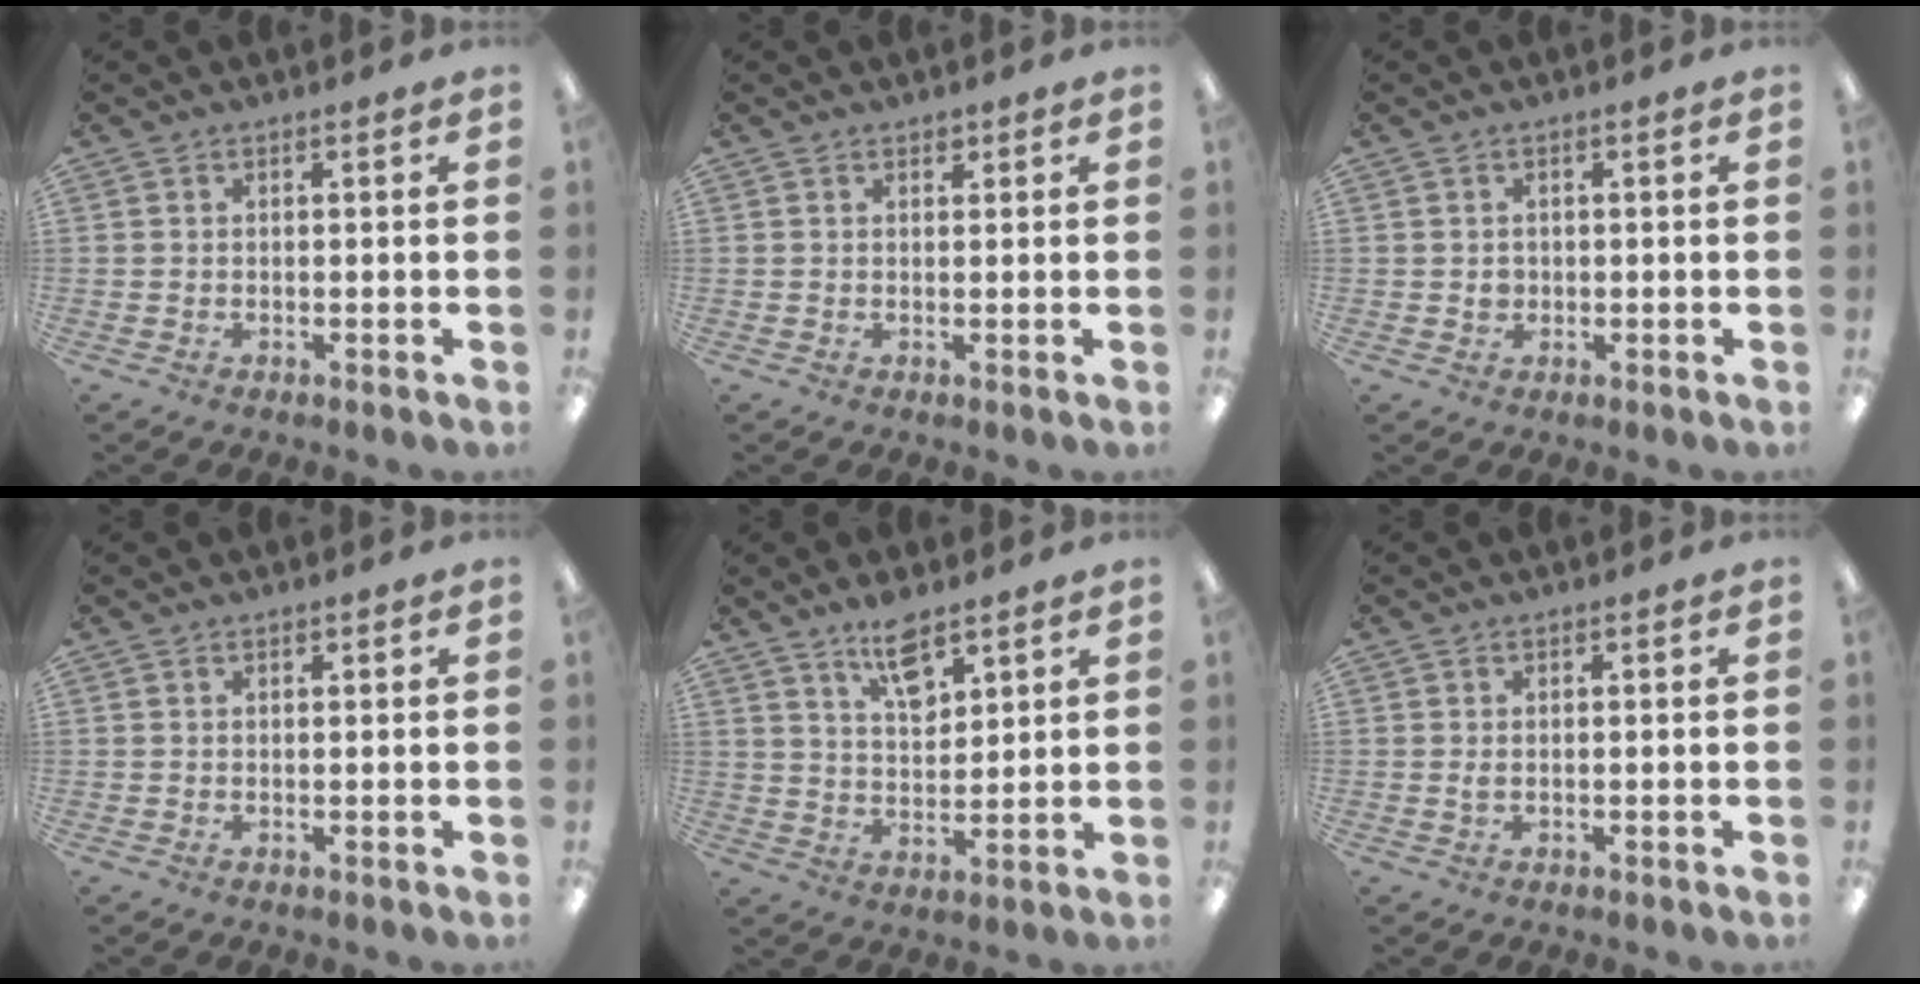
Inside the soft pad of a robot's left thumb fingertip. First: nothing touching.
{"total": 1.4, "force": [1.1, 0.6, 0.6], "torque": [-0.005, -0.004, 0.019]}
{"total": 1.7, "force": [0.2, 1.5, 0.7], "torque": [-0.007, 0.001, 0.001]}
{"total": 1.0, "force": [0.8, 0.4, 0.5], "torque": [-0.010, 0.000, 0.014]}
{"total": 9.0, "force": [6.6, 3.8, 4.7], "torque": [-0.071, -0.035, 0.114]}
{"total": 1.1, "force": [0.2, 0.5, 0.9], "torque": [-0.011, -0.001, 0.002]}